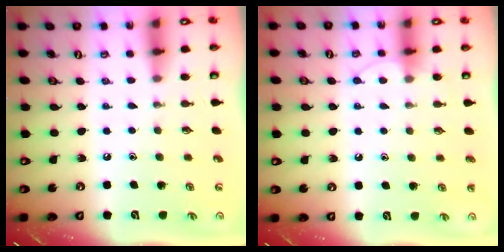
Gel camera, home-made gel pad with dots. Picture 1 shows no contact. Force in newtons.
{"total": 6.2, "press": 6.2, "slide": 0.6}